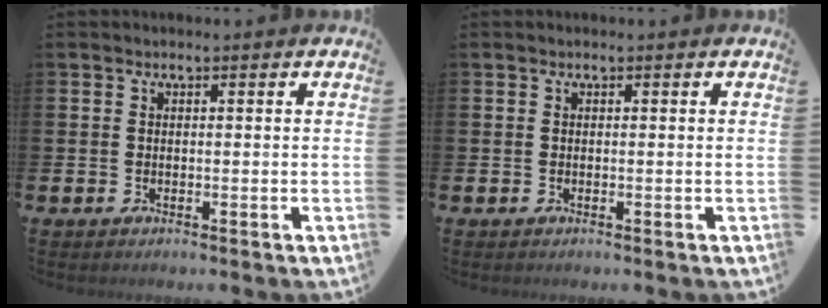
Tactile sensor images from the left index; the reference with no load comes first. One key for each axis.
{"total": 0.0}